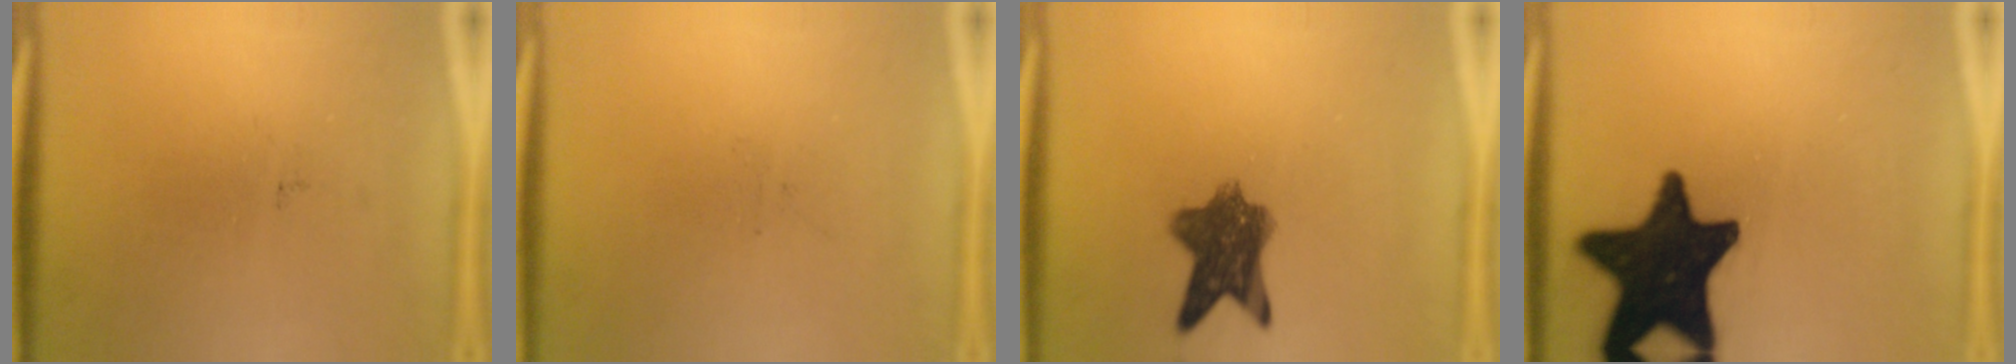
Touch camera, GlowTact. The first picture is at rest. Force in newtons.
{"total": 0.0}
{"total": 8.2}
{"total": 19.6}